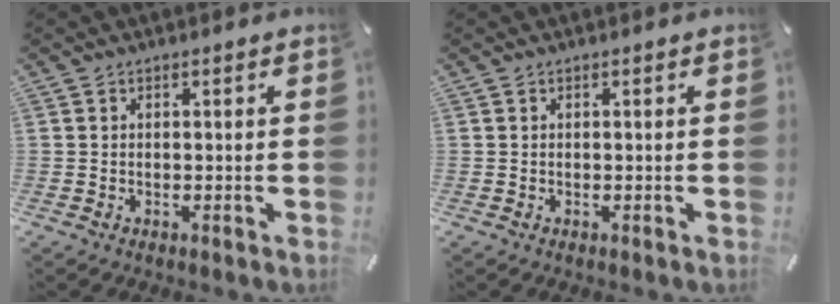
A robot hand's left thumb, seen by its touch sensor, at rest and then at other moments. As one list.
[{"total": 0.0}]